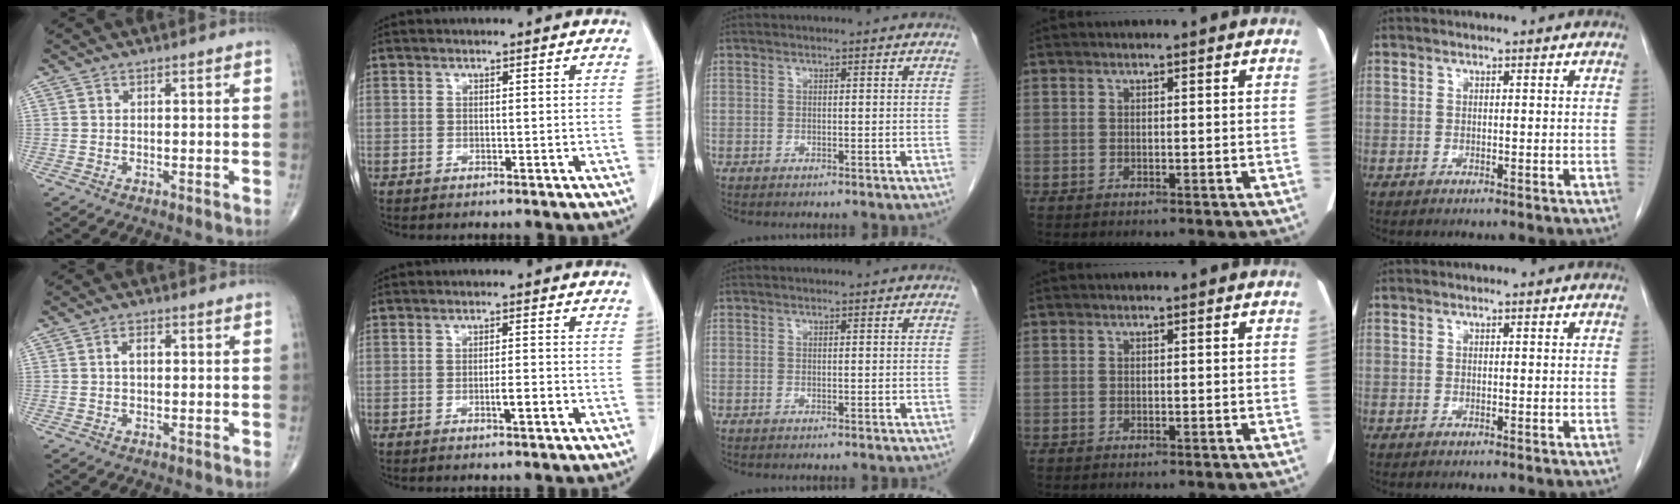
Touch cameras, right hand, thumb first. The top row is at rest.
{"thumb": {"total": 2.4, "force": [0.3, 1.3, 1.9], "torque": [-0.031, 0.008, 0.003]}, "index": {"total": 3.0, "force": [-1.0, 0.6, 2.7], "torque": [-0.048, 0.001, -0.013]}}